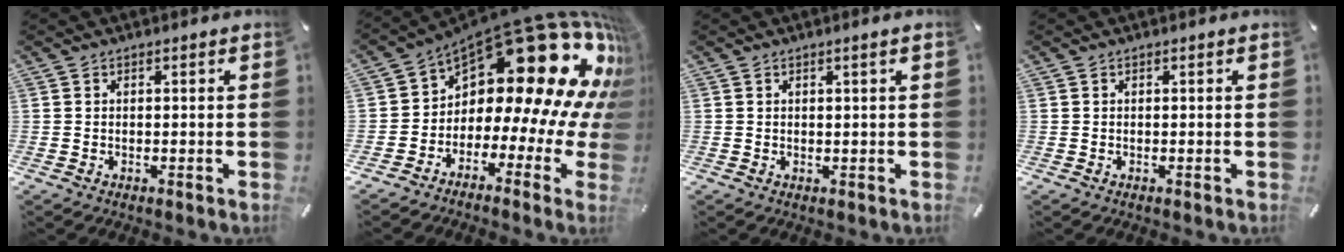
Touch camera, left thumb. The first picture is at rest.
{"total": 23.9, "force": [10.2, 11.9, 18.0], "torque": [-0.279, -0.096, 0.188]}
{"total": 1.6, "force": [0.5, 0.0, 1.5], "torque": [-0.027, -0.002, 0.008]}
{"total": 0.0}